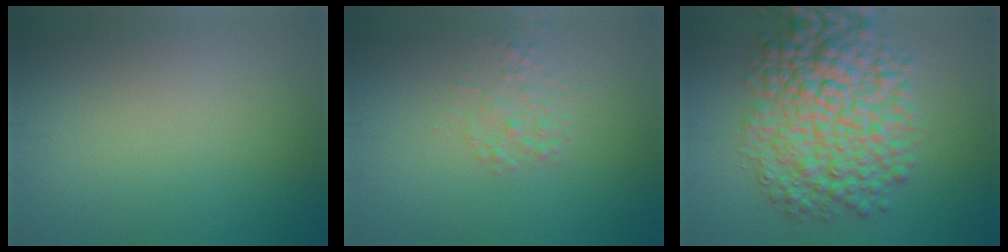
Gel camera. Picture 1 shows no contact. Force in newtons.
{"total": 1.4, "press": 1.4, "slide": 0.0}
{"total": 9.6, "press": 9.6, "slide": 0.1}